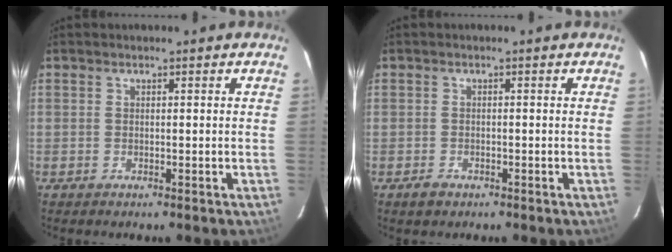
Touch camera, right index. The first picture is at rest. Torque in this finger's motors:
{"motor_torque": [-0.36, -0.03, -0.73, -0.21]}